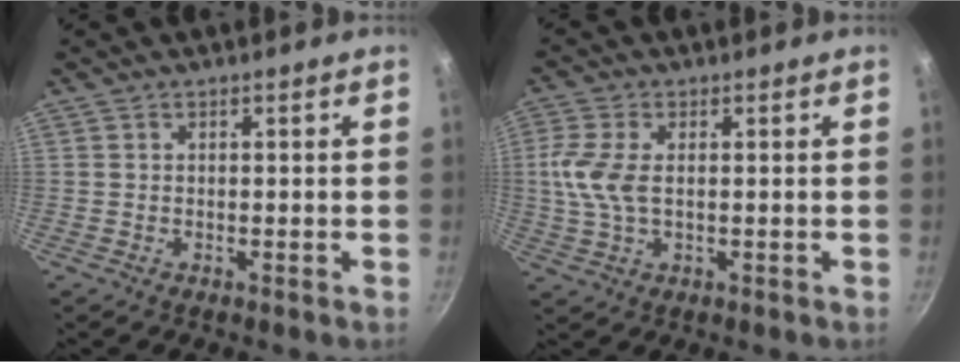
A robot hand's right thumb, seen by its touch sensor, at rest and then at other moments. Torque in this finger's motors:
{"motor_torque": [0.04, 0.09, 0.51, 0.30, 0.08]}